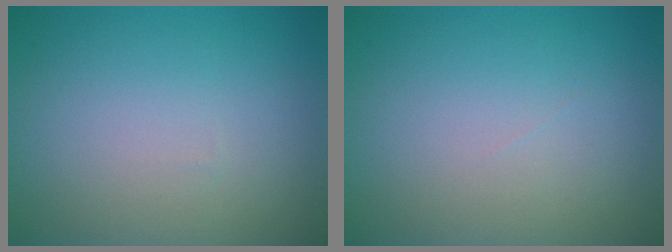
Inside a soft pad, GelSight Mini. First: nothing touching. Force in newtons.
{"total": 0.0}